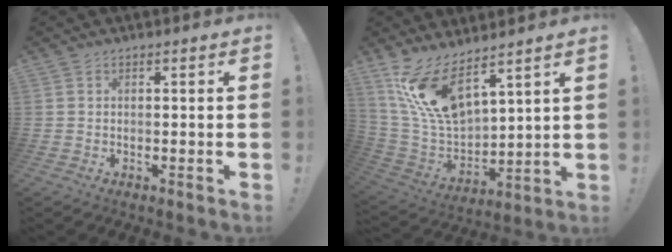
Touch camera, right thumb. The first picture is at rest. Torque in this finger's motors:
{"motor_torque": [0.99, 1.25, 0.22, 0.29, 0.24]}